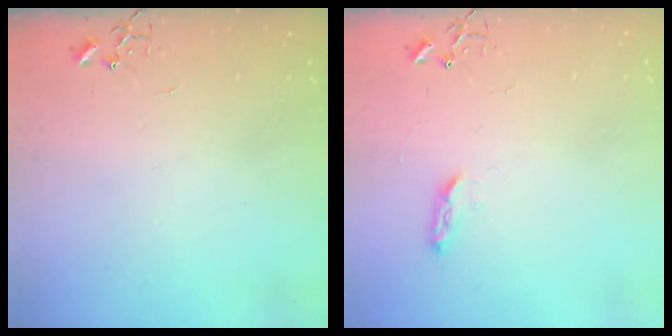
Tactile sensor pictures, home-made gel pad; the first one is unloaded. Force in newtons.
{"total": 5.3, "press": 5.2, "slide": 0.6}